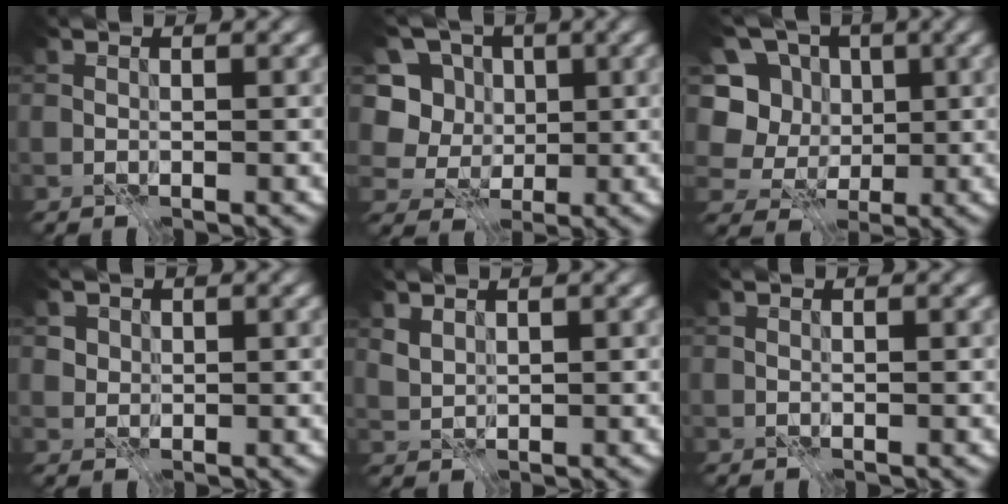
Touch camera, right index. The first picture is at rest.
{"total": 7.3, "force": [2.3, 6.3, 2.9], "torque": [-0.059, 0.005, 0.035]}
{"total": 8.2, "force": [1.9, 7.3, 3.3], "torque": [-0.077, 0.024, 0.011]}
{"total": 2.1, "force": [1.0, 1.7, 0.6], "torque": [-0.019, -0.001, 0.029]}
{"total": 1.6, "force": [1.1, 0.9, 0.7], "torque": [-0.019, 0.000, 0.027]}
{"total": 0.0}